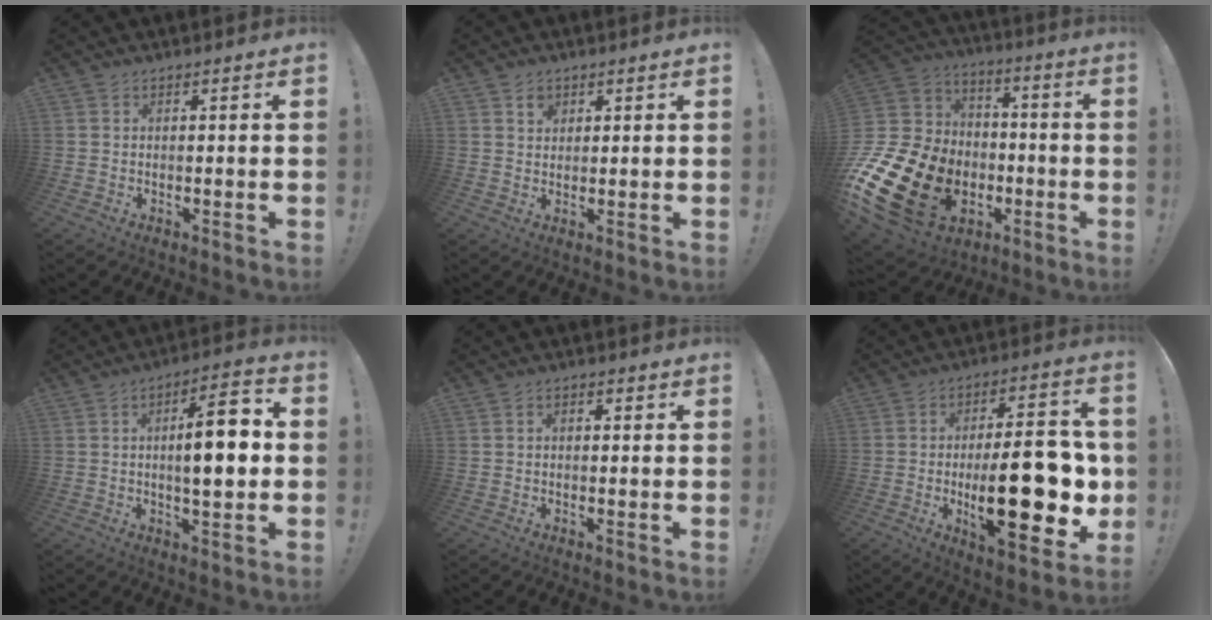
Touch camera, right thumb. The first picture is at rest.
{"total": 2.6, "force": [1.5, 2.0, 0.6], "torque": [0.001, -0.008, 0.025]}
{"total": 26.6, "force": [-7.7, 20.0, 15.7], "torque": [-0.312, 0.035, -0.075]}
{"total": 11.3, "force": [0.0, 3.4, 10.8], "torque": [-0.151, 0.002, -0.007]}
{"total": 1.4, "force": [-0.2, 1.0, 1.0], "torque": [-0.017, 0.005, -0.004]}
{"total": 26.2, "force": [-3.0, 10.4, 23.9], "torque": [-0.347, -0.001, -0.039]}